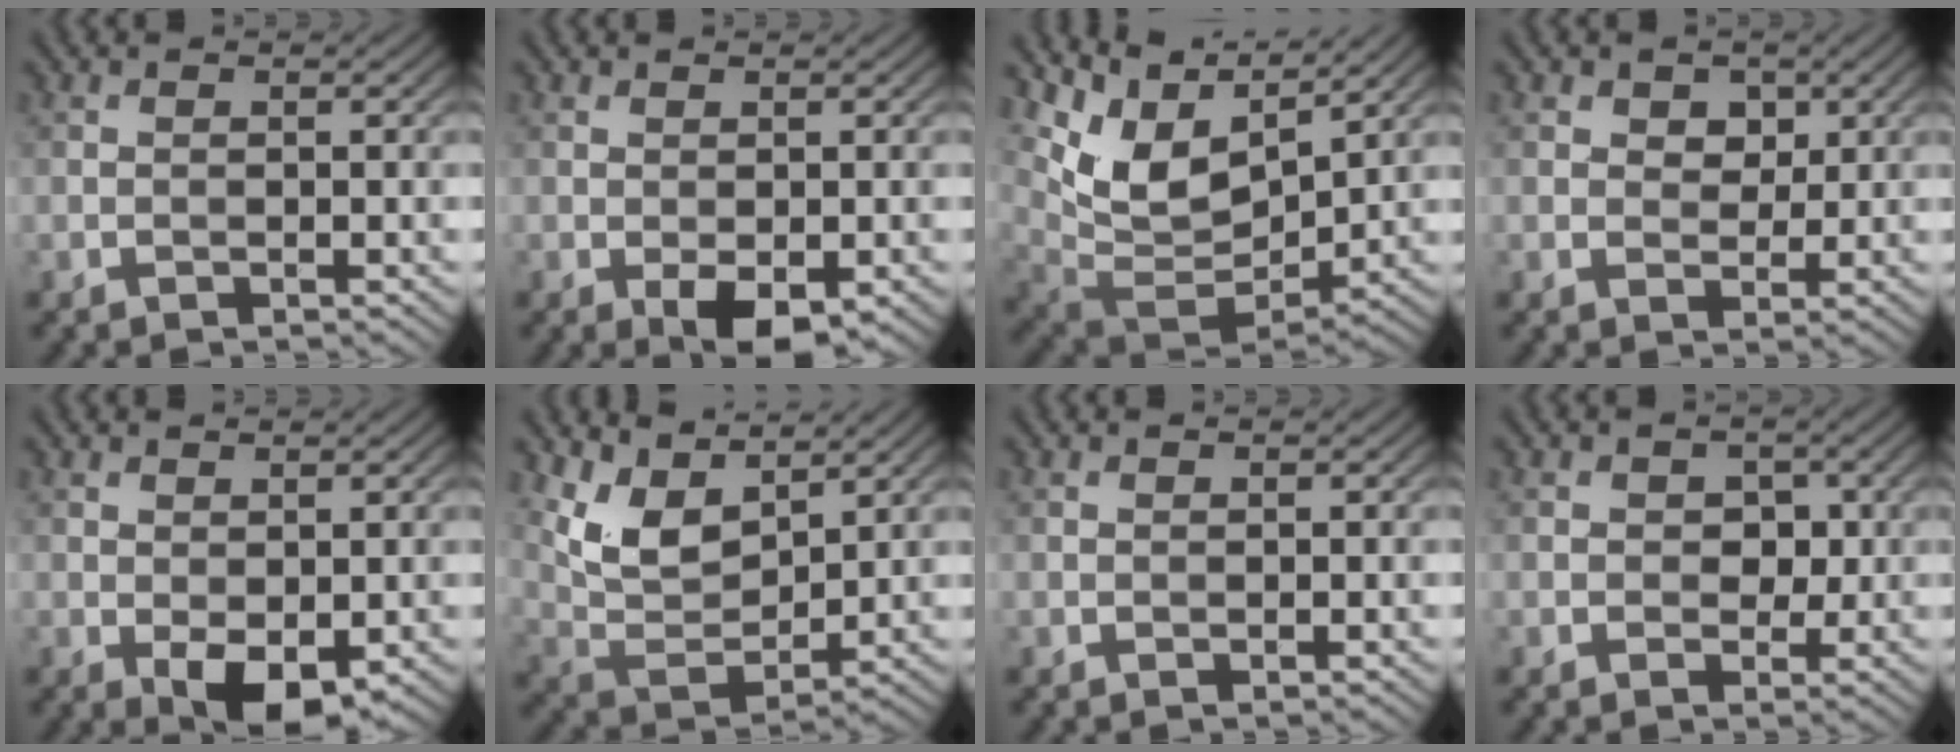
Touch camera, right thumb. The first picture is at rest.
{"total": 3.7, "force": [-1.4, 1.7, 3.0], "torque": [-0.053, -0.006, -0.020]}
{"total": 10.4, "force": [5.8, 4.8, 7.1], "torque": [-0.166, 0.006, 0.120]}
{"total": 3.1, "force": [1.4, 2.3, 1.6], "torque": [-0.030, -0.003, 0.016]}
{"total": 4.5, "force": [-1.1, 2.3, 3.7], "torque": [-0.071, -0.004, -0.014]}
{"total": 7.9, "force": [5.0, 3.7, 4.9], "torque": [-0.112, -0.004, 0.101]}
{"total": 0.0}
{"total": 2.2, "force": [0.3, 1.8, 1.2], "torque": [-0.024, -0.004, -0.002]}